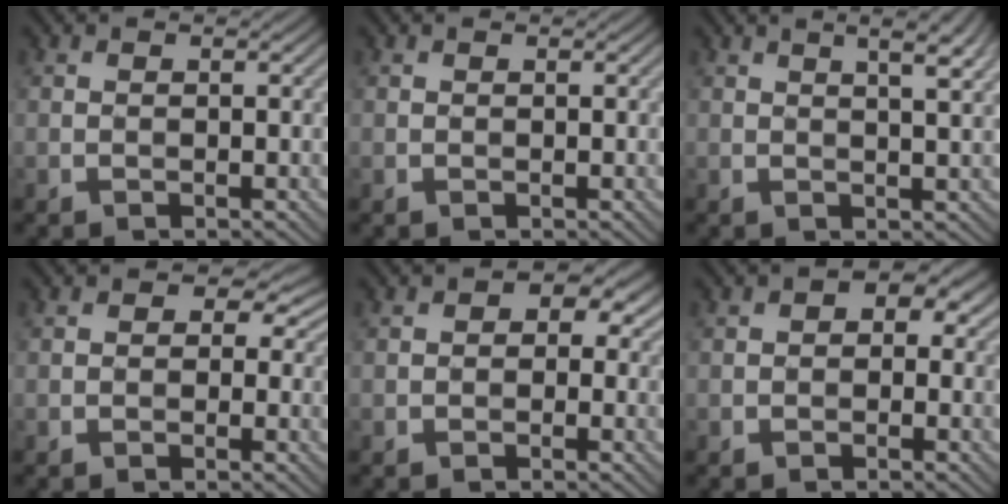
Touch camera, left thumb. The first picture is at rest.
{"total": 0.0}
{"total": 6.3, "force": [2.8, 1.5, 5.4], "torque": [-0.068, 0.020, 0.036]}
{"total": 4.2, "force": [1.1, 3.2, 2.5], "torque": [-0.029, 0.001, 0.006]}
{"total": 4.5, "force": [1.1, 3.2, 2.9], "torque": [-0.028, 0.012, 0.007]}
{"total": 3.6, "force": [0.6, 2.5, 2.5], "torque": [-0.025, 0.004, 0.003]}